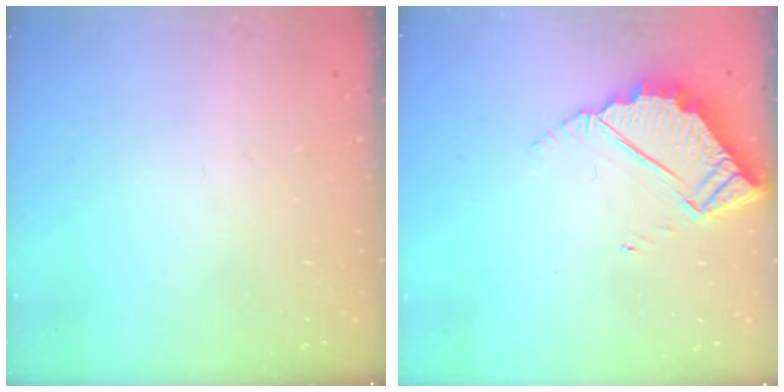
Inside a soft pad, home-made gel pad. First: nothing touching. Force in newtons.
{"total": 5.4, "press": 5.4, "slide": 0.2}